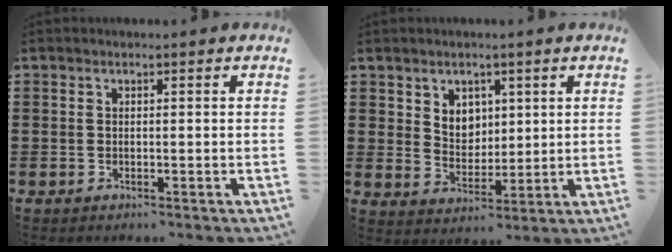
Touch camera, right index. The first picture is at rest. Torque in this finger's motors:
{"motor_torque": [0.12, -0.11, 0.12, 0.03]}